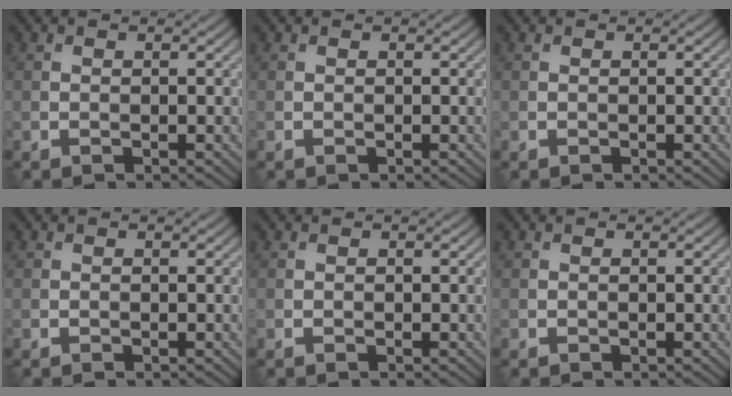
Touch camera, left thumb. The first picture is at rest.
{"total": 0.0}
{"total": 0.0}
{"total": 0.0}
{"total": 0.0}
{"total": 0.0}